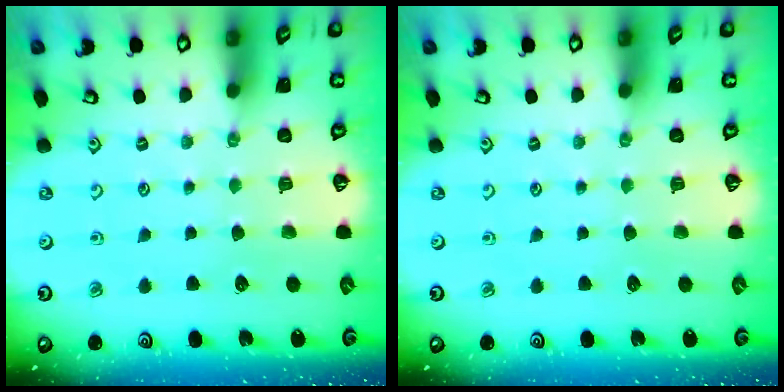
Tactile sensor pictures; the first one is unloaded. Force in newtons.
{"total": 0.0}